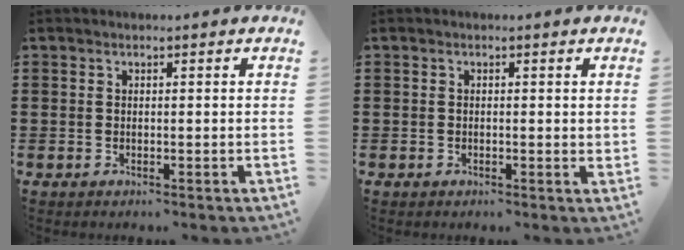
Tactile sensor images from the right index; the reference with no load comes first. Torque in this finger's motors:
{"motor_torque": [-0.37, 0.32, 0.06, 0.00]}